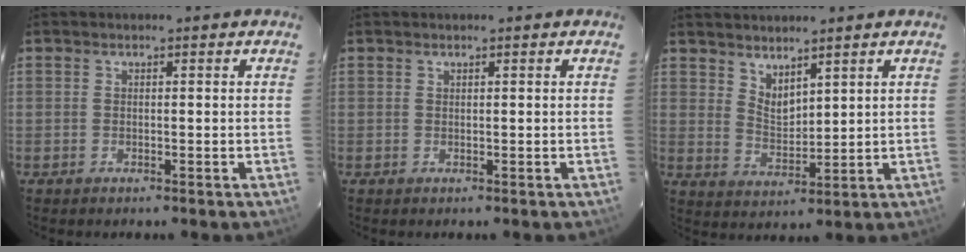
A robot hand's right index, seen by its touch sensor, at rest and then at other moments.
{"total": 0.0}
{"total": 4.8, "force": [4.0, 1.7, 2.1], "torque": [-0.033, -0.008, 0.078]}